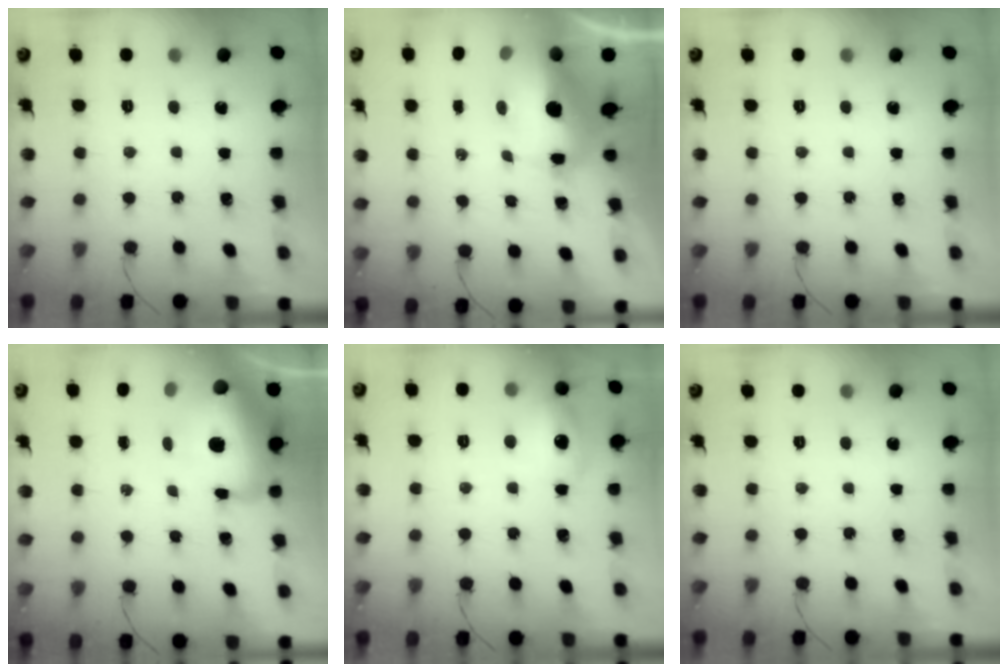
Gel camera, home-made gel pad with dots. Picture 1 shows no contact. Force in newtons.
{"total": 18.8, "press": 15.3, "slide": 10.8}
{"total": 0.0}
{"total": 23.0, "press": 19.1, "slide": 12.8}
{"total": 10.2, "press": 10.2, "slide": 1.1}
{"total": 0.0}